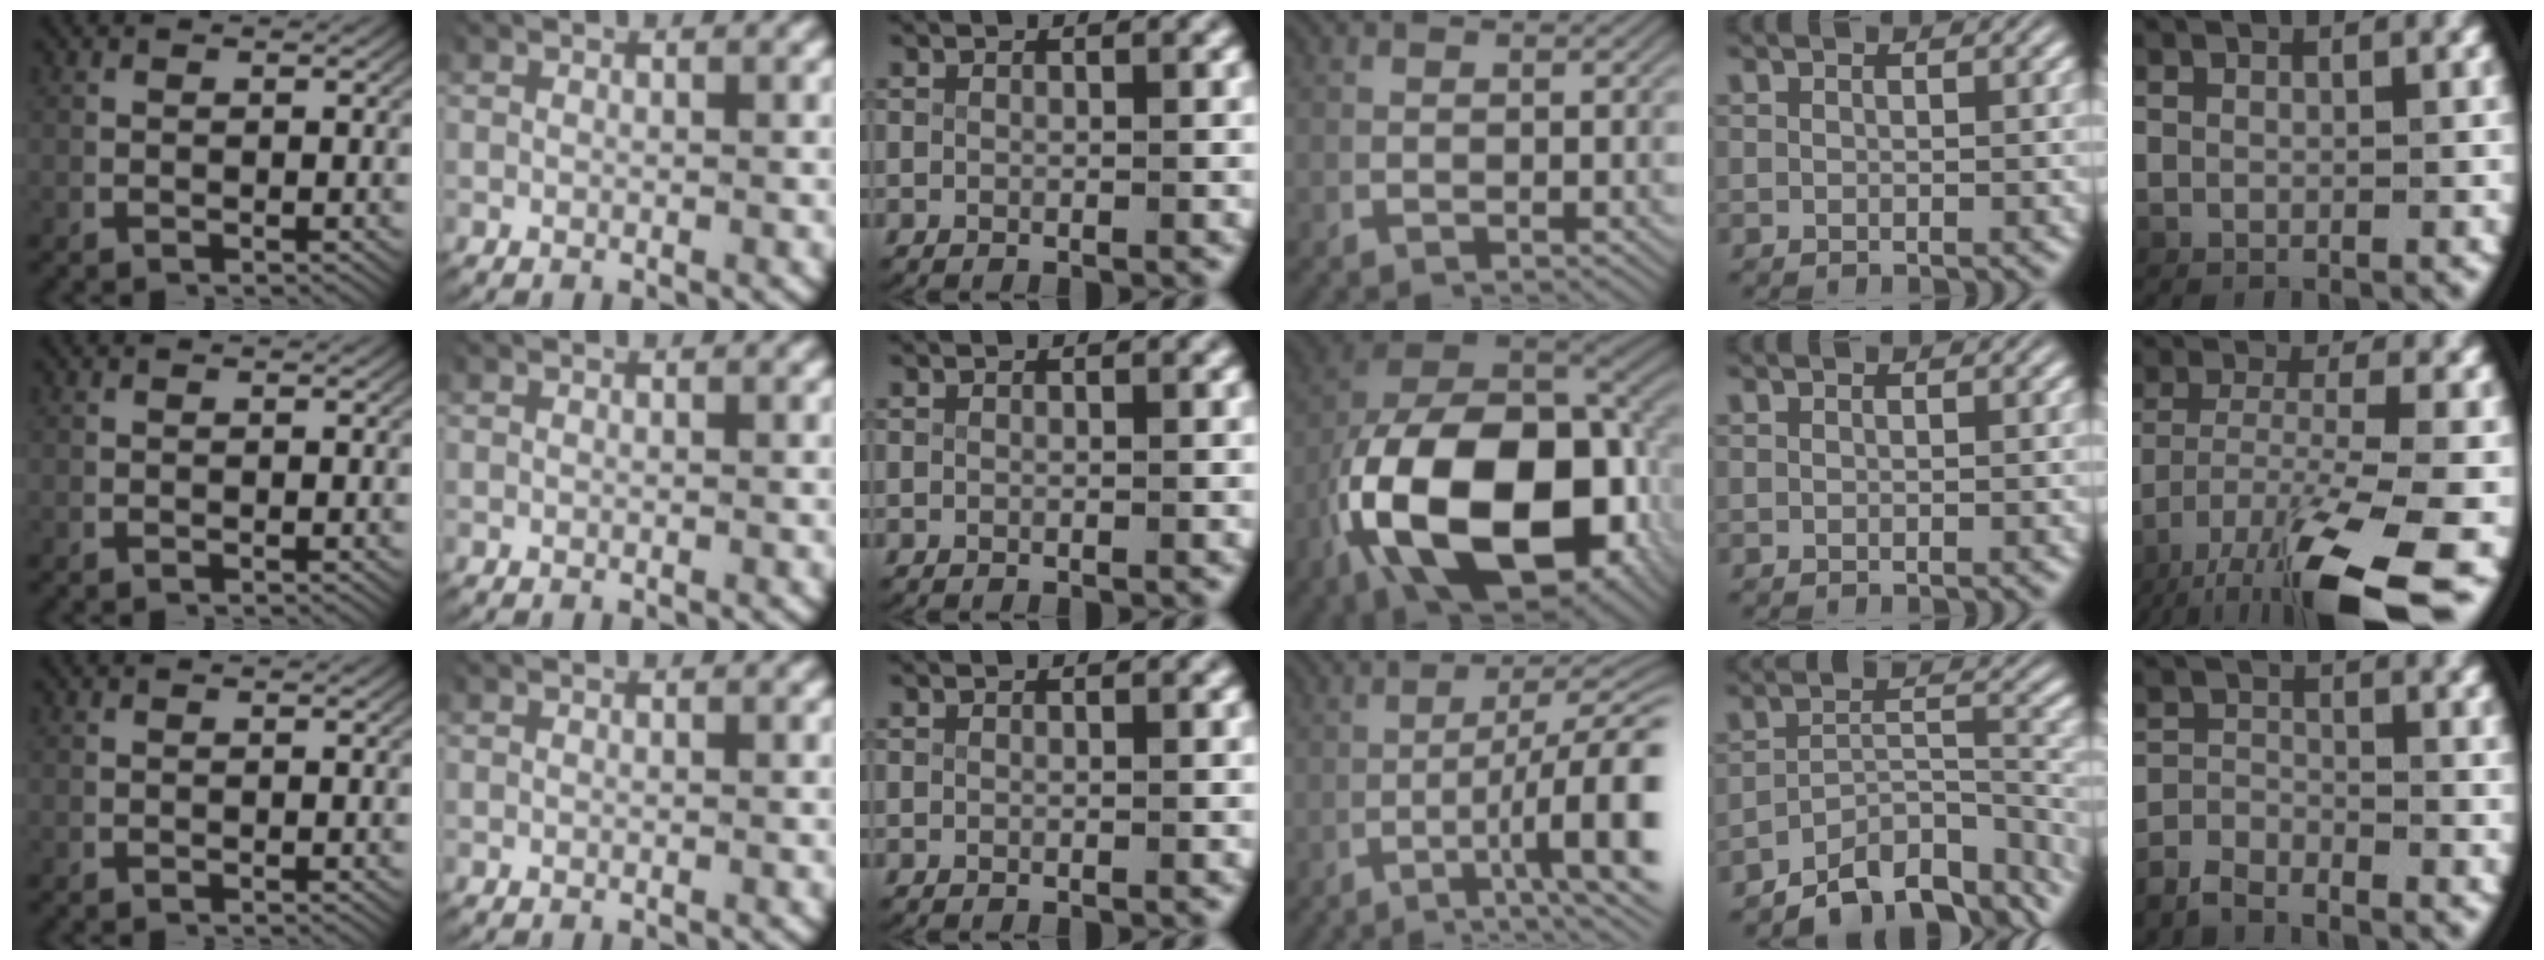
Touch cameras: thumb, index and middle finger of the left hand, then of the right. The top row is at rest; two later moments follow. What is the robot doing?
{"motion": "lift_and_place", "object": "router"}